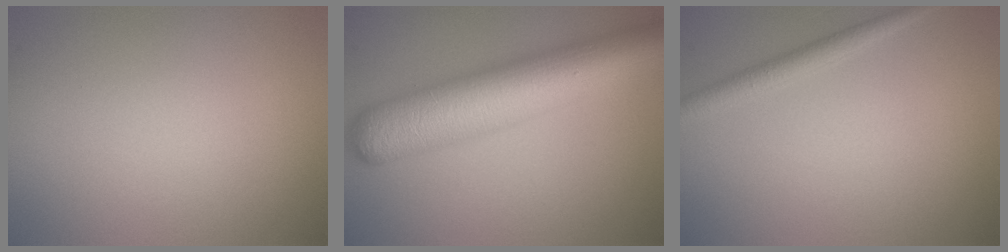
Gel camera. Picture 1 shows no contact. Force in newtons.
{"total": 10.6, "press": 10.6, "slide": 0.3}
{"total": 1.9, "press": 1.9, "slide": 0.1}